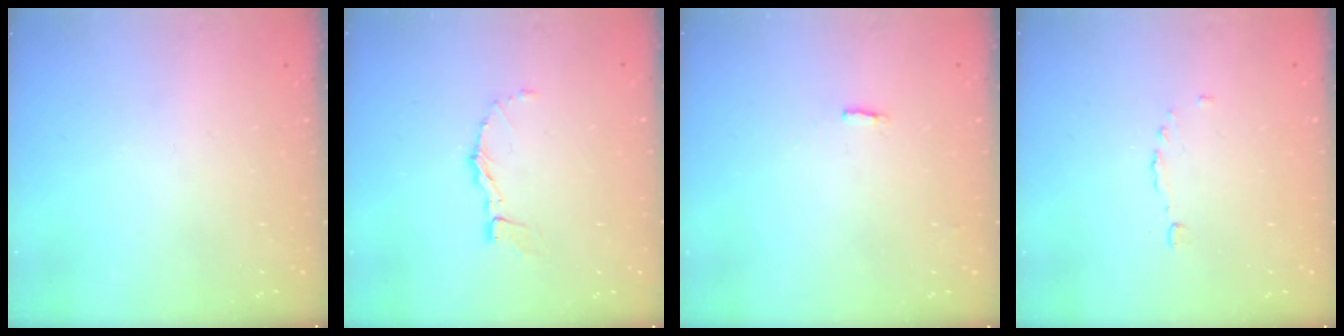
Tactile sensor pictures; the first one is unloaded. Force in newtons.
{"total": 3.9, "press": 3.9, "slide": 0.2}
{"total": 2.2, "press": 2.1, "slide": 0.5}
{"total": 1.1, "press": 0.8, "slide": 0.7}